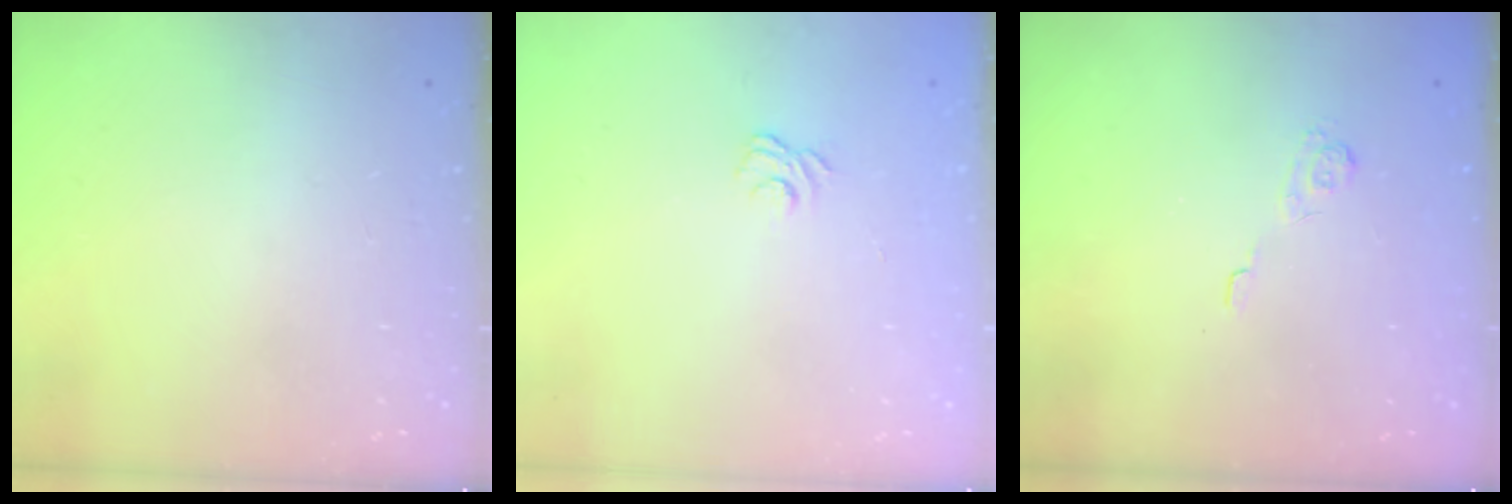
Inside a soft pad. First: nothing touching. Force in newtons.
{"total": 3.1, "press": 2.8, "slide": 1.3}
{"total": 2.2, "press": 1.7, "slide": 1.4}